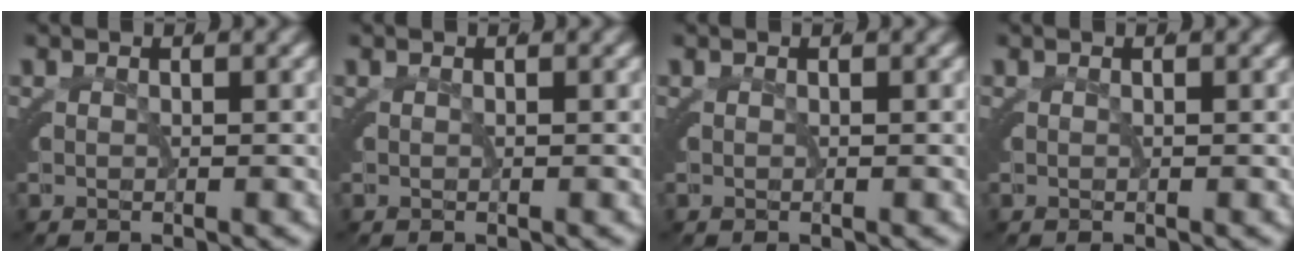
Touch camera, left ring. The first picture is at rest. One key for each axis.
{"total": 0.0}
{"total": 0.0}
{"total": 0.0}